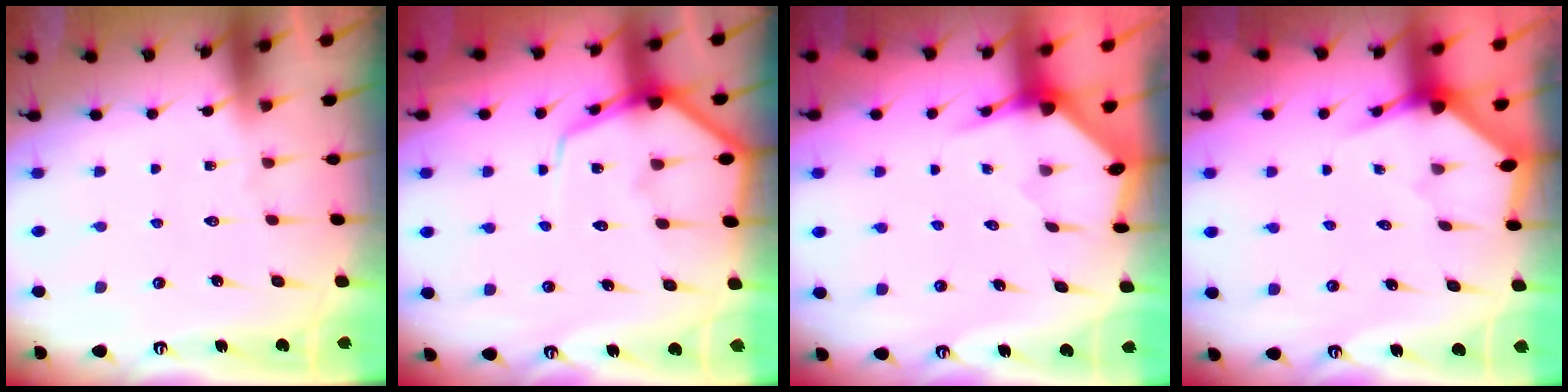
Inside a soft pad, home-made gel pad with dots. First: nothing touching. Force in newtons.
{"total": 9.2, "press": 9.2, "slide": 0.9}
{"total": 3.3, "press": 3.3, "slide": 0.3}
{"total": 3.3, "press": 3.3, "slide": 0.3}